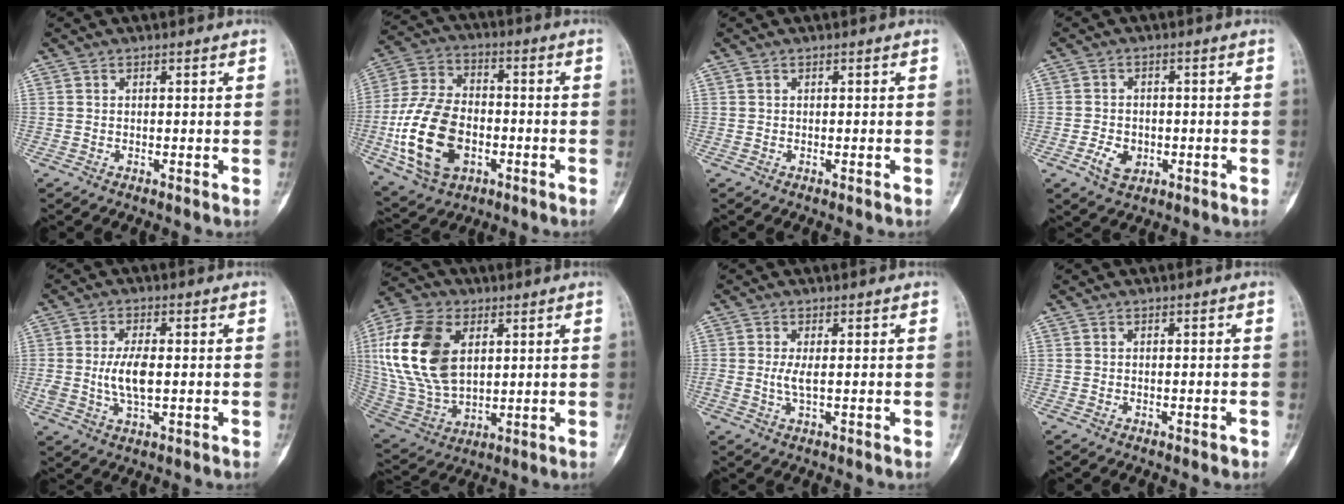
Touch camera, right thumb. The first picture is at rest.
{"total": 17.6, "force": [-4.4, 11.3, 12.8], "torque": [-0.239, 0.017, -0.077]}
{"total": 0.0}
{"total": 4.4, "force": [-1.5, 3.1, 2.7], "torque": [-0.038, 0.004, -0.023]}
{"total": 6.6, "force": [-0.1, 2.9, 5.9], "torque": [-0.120, -0.004, -0.001]}
{"total": 20.3, "force": [4.9, 12.6, 15.1], "torque": [-0.303, -0.009, 0.096]}
{"total": 2.5, "force": [0.0, 0.6, 2.4], "torque": [-0.063, -0.006, 0.002]}
{"total": 0.8, "force": [-0.5, 0.3, 0.5], "torque": [-0.008, 0.006, -0.004]}